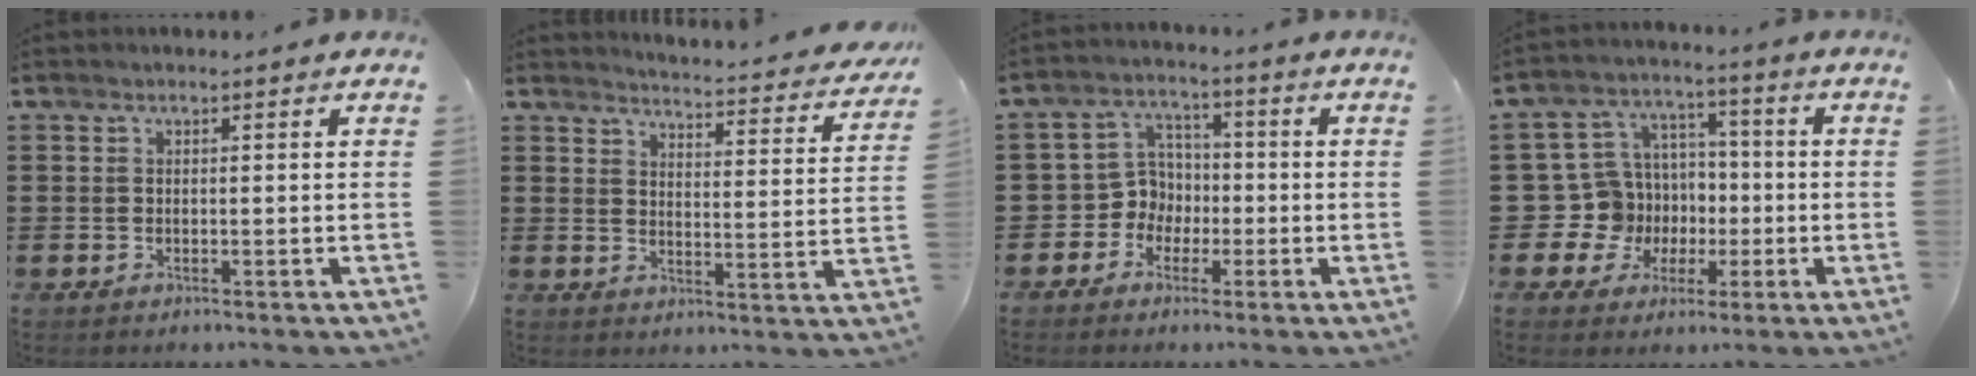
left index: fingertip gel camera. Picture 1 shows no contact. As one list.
[{"total": 3.7, "force": [3.6, -0.5, 0.6], "torque": [-0.025, -0.040, 0.055]}, {"total": 5.6, "force": [-1.5, 5.1, 1.5], "torque": [-0.053, 0.008, -0.034]}, {"total": 9.4, "force": [-1.5, 9.2, 1.6], "torque": [-0.092, 0.005, -0.023]}]